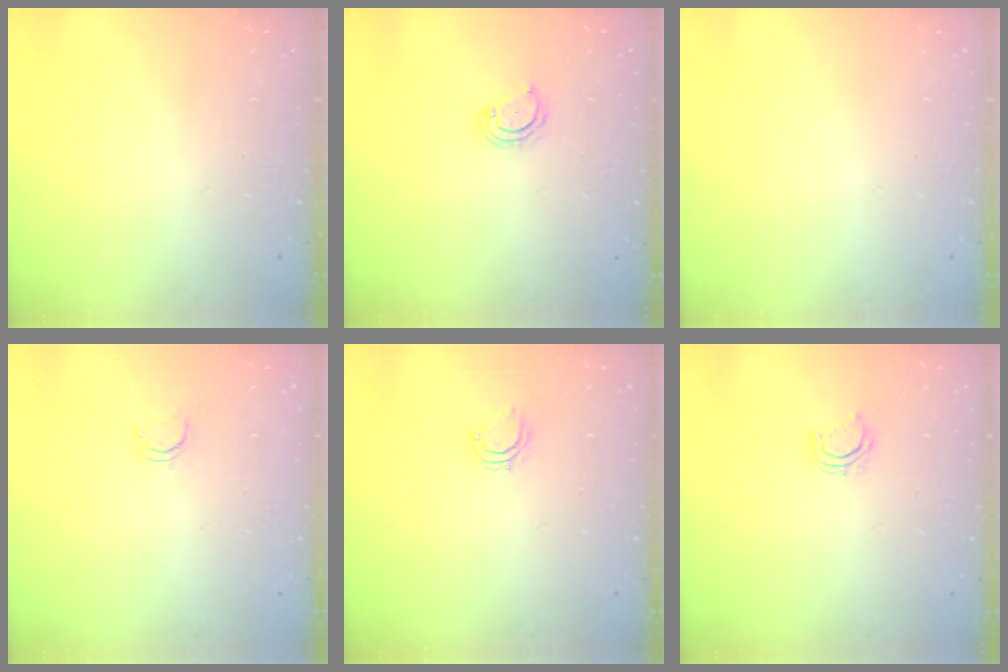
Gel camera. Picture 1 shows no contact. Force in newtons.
{"total": 2.3, "press": 2.3, "slide": 0.2}
{"total": 0.0}
{"total": 3.5, "press": 3.5, "slide": 0.5}
{"total": 4.8, "press": 4.7, "slide": 0.7}
{"total": 5.0, "press": 4.8, "slide": 1.2}